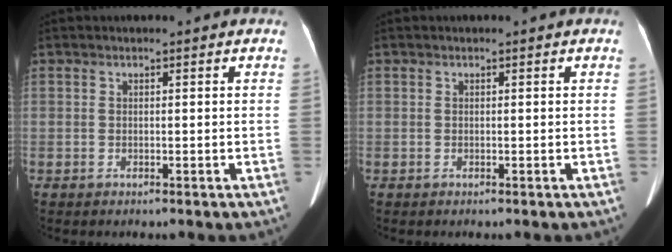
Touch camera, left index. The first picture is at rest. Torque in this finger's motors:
{"motor_torque": [0.00, 0.00, 0.00, 0.00]}